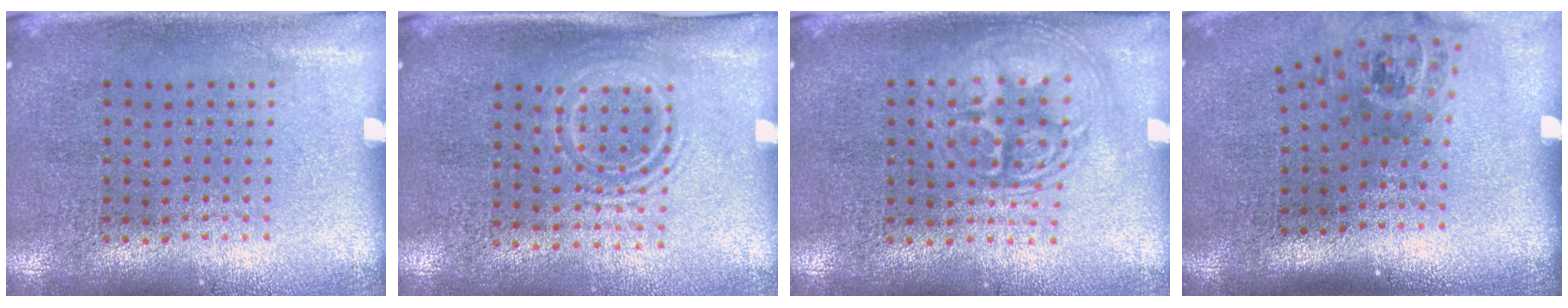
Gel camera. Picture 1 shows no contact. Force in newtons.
{"total": 1.4, "press": 1.2, "slide": 0.7}
{"total": 2.8, "press": 2.8, "slide": 0.4}
{"total": 1.9, "press": 1.4, "slide": 1.3}